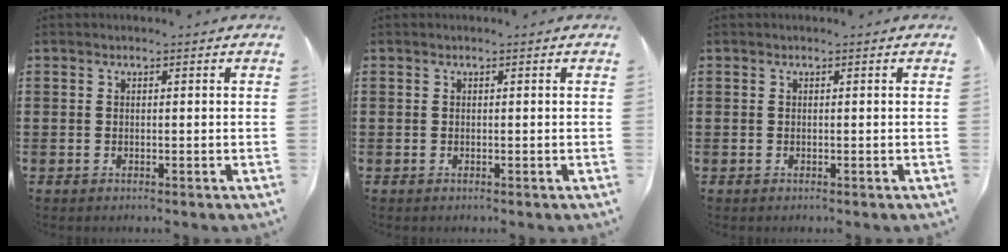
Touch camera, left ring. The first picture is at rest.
{"total": 0.0}
{"total": 0.0}